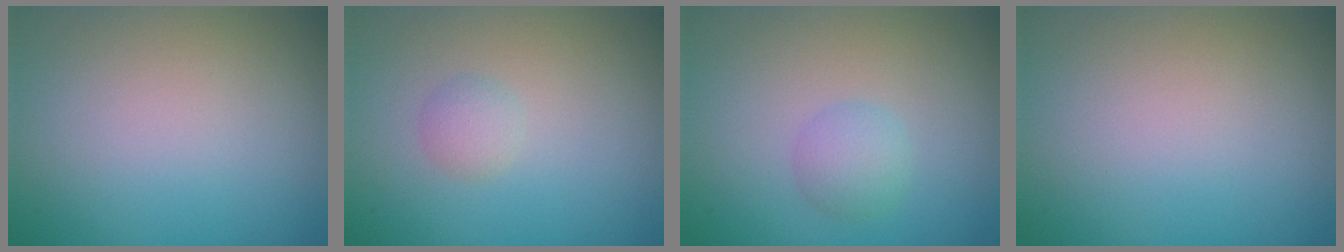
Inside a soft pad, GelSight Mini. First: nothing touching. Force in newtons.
{"total": 1.2, "press": 1.2, "slide": 0.0}
{"total": 1.9, "press": 1.9, "slide": 0.1}
{"total": 0.0}